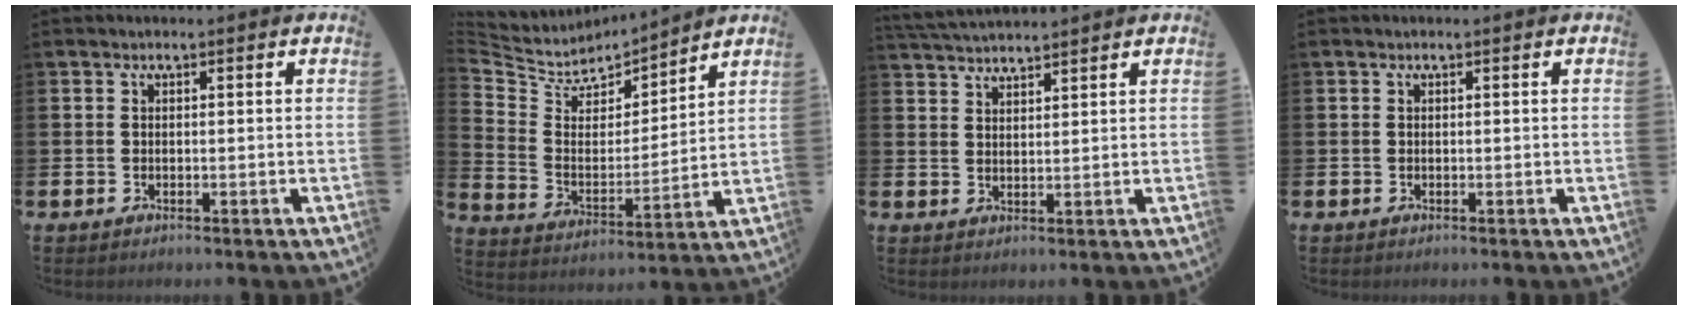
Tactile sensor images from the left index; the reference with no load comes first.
{"total": 6.3, "force": [5.8, 2.4, 0.1], "torque": [-0.051, -0.052, 0.100]}
{"total": 3.4, "force": [3.3, 0.1, 0.4], "torque": [-0.015, -0.016, 0.062]}
{"total": 0.0}